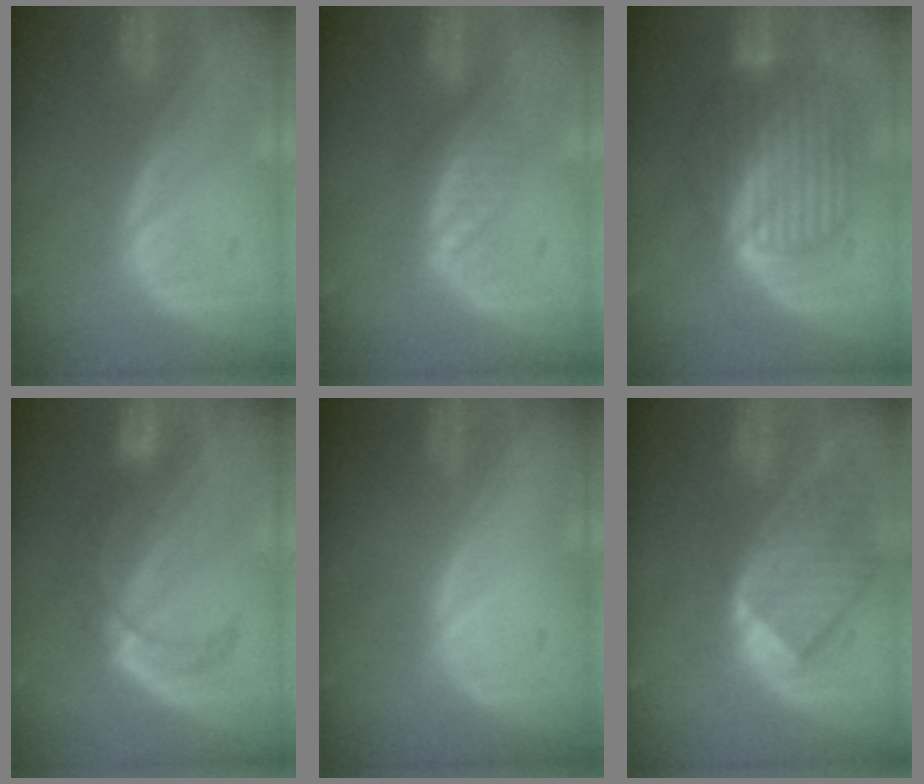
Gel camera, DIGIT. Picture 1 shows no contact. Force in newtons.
{"total": 2.7, "press": 2.7, "slide": 0.2}
{"total": 10.2, "press": 10.2, "slide": 0.9}
{"total": 5.6, "press": 5.4, "slide": 1.2}
{"total": 0.0}
{"total": 8.6, "press": 7.8, "slide": 3.7}